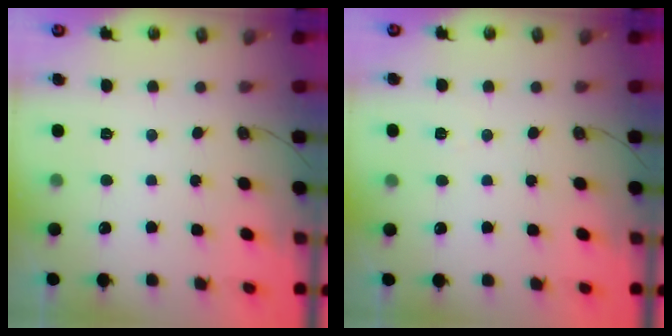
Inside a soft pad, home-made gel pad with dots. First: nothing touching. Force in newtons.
{"total": 3.3, "press": 2.6, "slide": 2.0}